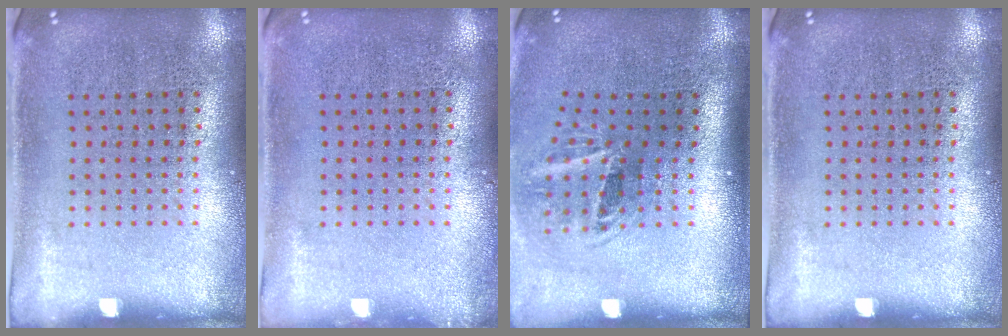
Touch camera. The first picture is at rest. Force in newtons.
{"total": 0.6, "press": 0.6, "slide": 0.2}
{"total": 2.0, "press": 1.1, "slide": 1.6}
{"total": 0.0}